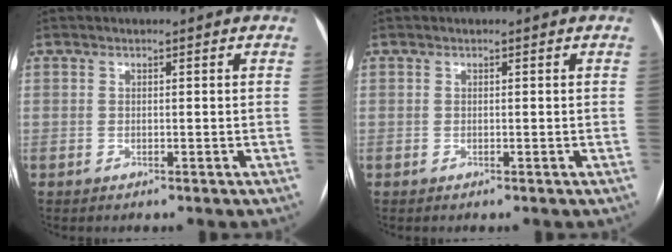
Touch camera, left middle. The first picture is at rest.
{"total": 0.0}